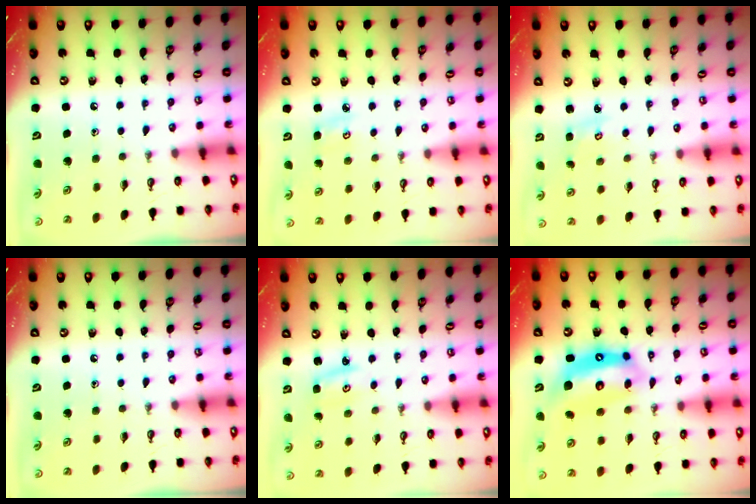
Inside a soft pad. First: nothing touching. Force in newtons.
{"total": 3.9, "press": 3.9, "slide": 0.4}
{"total": 1.7, "press": 1.7, "slide": 0.2}
{"total": 0.0}
{"total": 3.0, "press": 3.0, "slide": 0.3}
{"total": 12.8, "press": 12.8, "slide": 0.9}